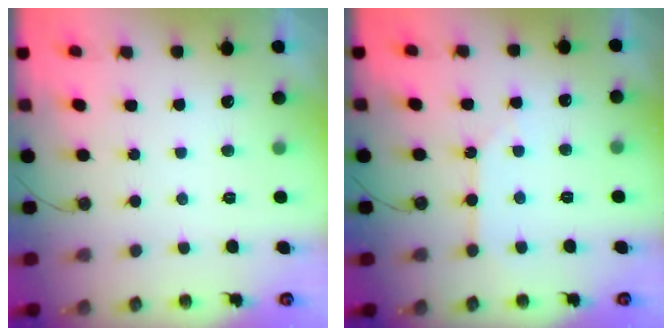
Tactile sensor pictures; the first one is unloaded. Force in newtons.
{"total": 2.8, "press": 2.8, "slide": 0.5}